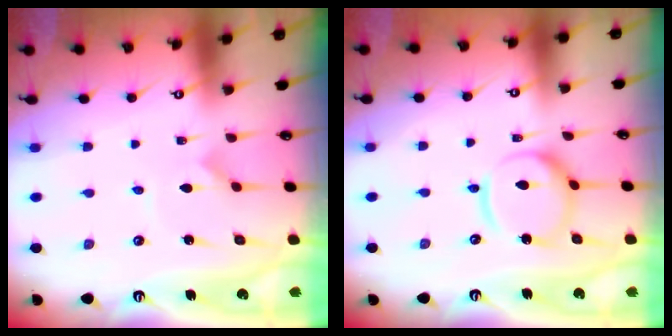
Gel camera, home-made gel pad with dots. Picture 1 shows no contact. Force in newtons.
{"total": 10.9, "press": 10.9, "slide": 1.1}